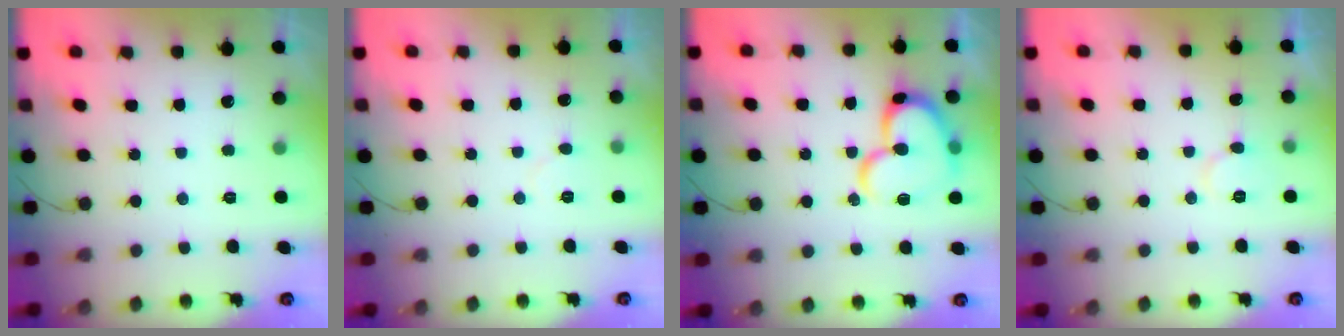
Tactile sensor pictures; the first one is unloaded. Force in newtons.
{"total": 2.9, "press": 2.9, "slide": 0.2}
{"total": 17.3, "press": 17.2, "slide": 2.1}
{"total": 5.3, "press": 5.2, "slide": 0.5}